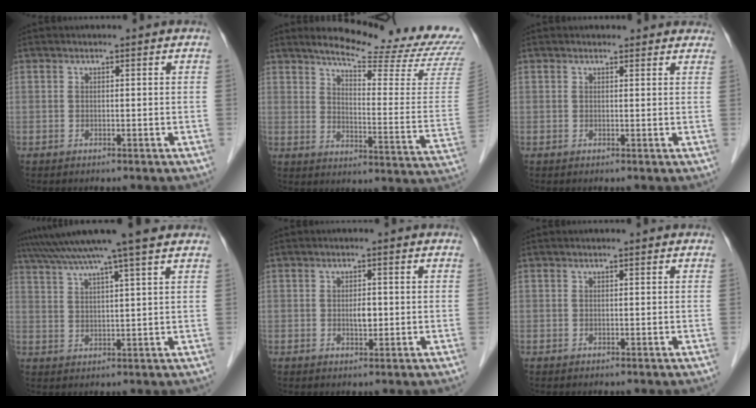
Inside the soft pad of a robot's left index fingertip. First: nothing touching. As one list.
[{"total": 20.1, "force": [18.4, 0.5, 8.1], "torque": [-0.117, -0.092, 0.222]}, {"total": 3.7, "force": [3.4, 1.4, 0.4], "torque": [0.004, 0.006, 0.025]}, {"total": 11.3, "force": [9.4, -1.7, 6.1], "torque": [-0.111, 0.023, 0.137]}, {"total": 1.9, "force": [-0.2, 0.9, 1.6], "torque": [-0.031, -0.002, -0.003]}, {"total": 0.0}]